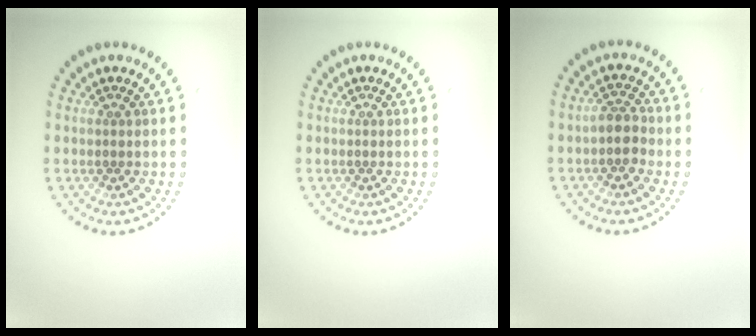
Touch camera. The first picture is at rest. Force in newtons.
{"total": 0.0}
{"total": 2.1, "press": 1.9, "slide": 0.8}